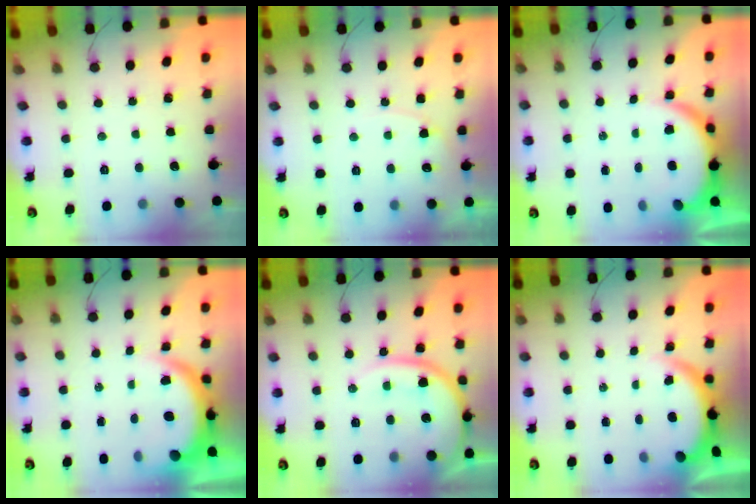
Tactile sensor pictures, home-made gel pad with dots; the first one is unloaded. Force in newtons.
{"total": 6.4, "press": 6.4, "slide": 0.6}
{"total": 8.1, "press": 8.0, "slide": 0.9}
{"total": 7.7, "press": 7.6, "slide": 1.0}
{"total": 13.5, "press": 13.4, "slide": 1.6}
{"total": 3.7, "press": 3.7, "slide": 0.2}